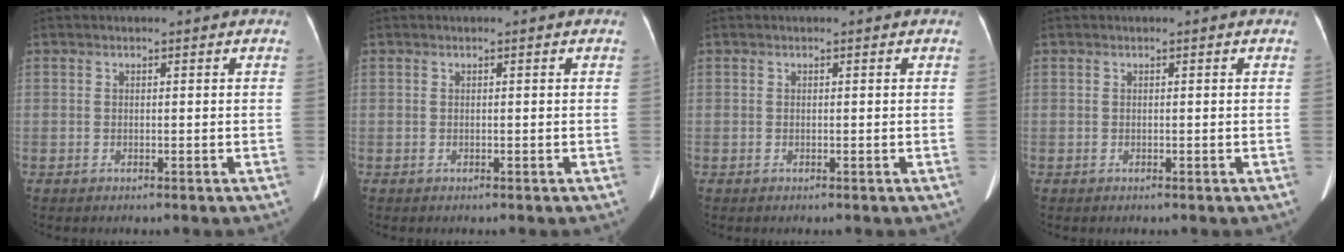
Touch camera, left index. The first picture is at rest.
{"total": 0.0}
{"total": 0.0}
{"total": 0.0}